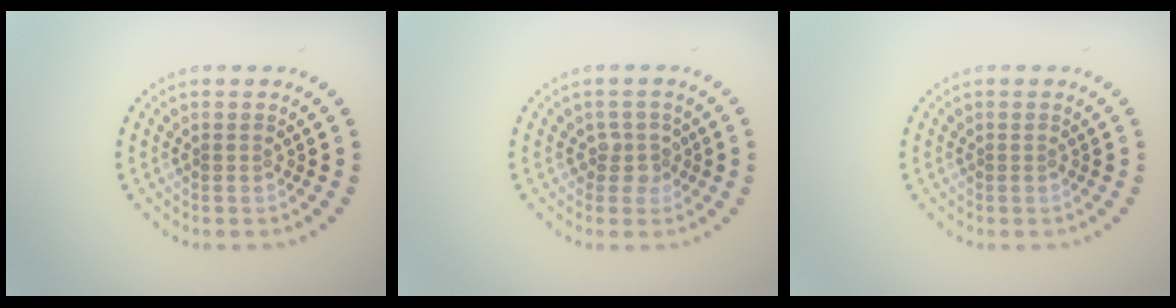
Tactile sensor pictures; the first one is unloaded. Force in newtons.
{"total": 1.7, "press": 1.2, "slide": 1.2}
{"total": 0.0}